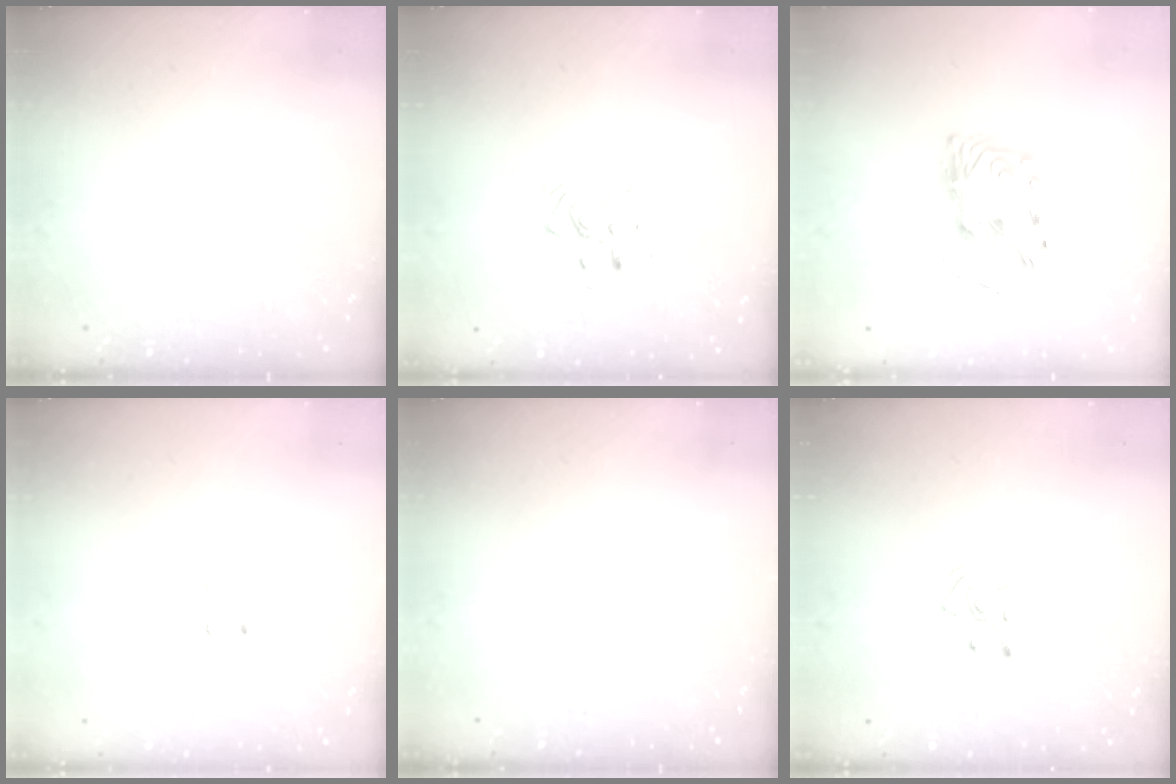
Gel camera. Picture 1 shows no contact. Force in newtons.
{"total": 9.3, "press": 9.0, "slide": 2.3}
{"total": 8.5, "press": 8.4, "slide": 0.4}
{"total": 4.2, "press": 4.1, "slide": 0.5}
{"total": 0.0}
{"total": 4.6, "press": 4.5, "slide": 0.6}